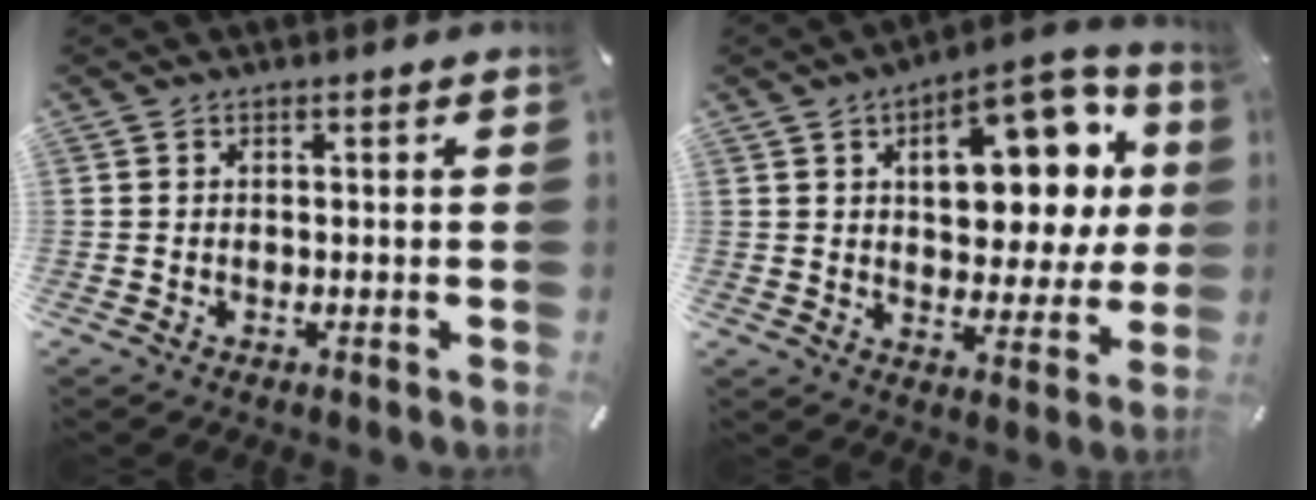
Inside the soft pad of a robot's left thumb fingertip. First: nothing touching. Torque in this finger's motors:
{"motor_torque": [2.50, 2.51, 1.30, -1.01, 0.49]}